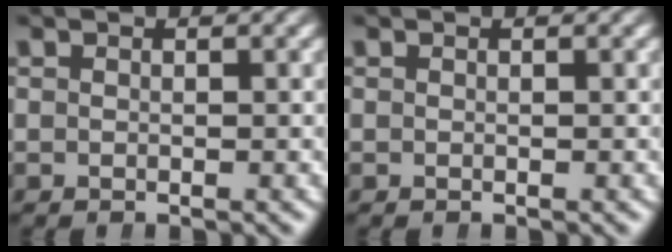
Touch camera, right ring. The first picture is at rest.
{"total": 0.0}